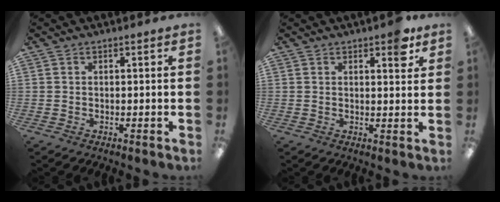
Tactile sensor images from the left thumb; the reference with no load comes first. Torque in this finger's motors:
{"motor_torque": [0.42, 0.34, 0.48, -0.31, 0.00]}